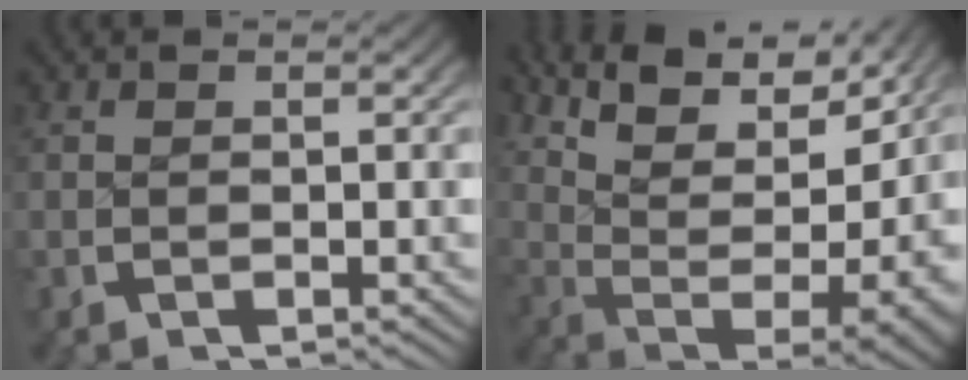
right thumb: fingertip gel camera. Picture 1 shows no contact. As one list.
[{"total": 16.0, "force": [4.2, 9.3, 12.3], "torque": [-0.229, -0.029, 0.078]}]